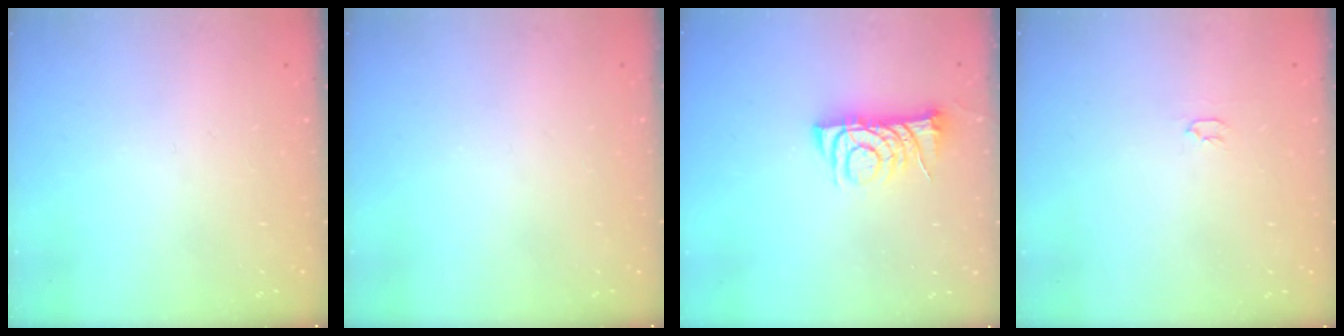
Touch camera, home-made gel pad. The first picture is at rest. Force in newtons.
{"total": 0.0}
{"total": 7.6, "press": 7.5, "slide": 0.9}
{"total": 2.0, "press": 2.0, "slide": 0.3}